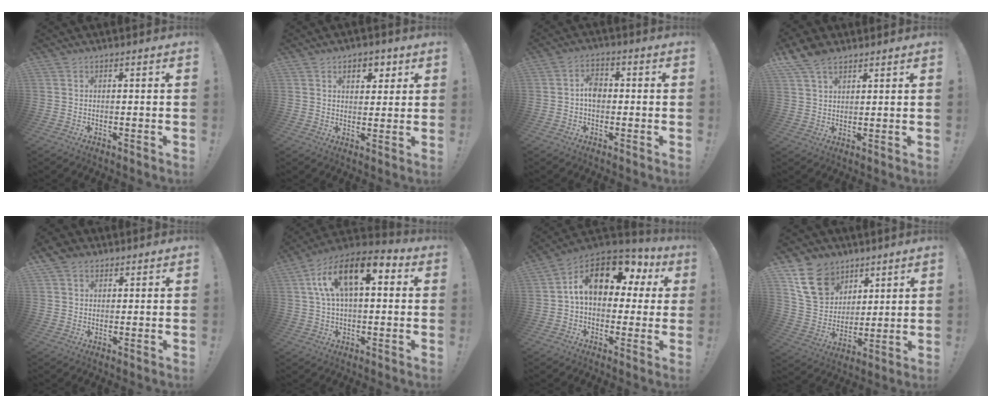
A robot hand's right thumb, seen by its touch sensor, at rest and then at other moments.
{"total": 6.5, "force": [3.0, 4.1, 4.0], "torque": [-0.049, -0.005, 0.050]}
{"total": 7.1, "force": [-0.9, 4.9, 5.1], "torque": [-0.082, 0.014, -0.015]}
{"total": 7.6, "force": [5.1, 4.0, 4.0], "torque": [-0.070, -0.018, 0.100]}
{"total": 5.1, "force": [3.0, 3.6, 2.1], "torque": [-0.026, -0.010, 0.057]}
{"total": 16.2, "force": [5.5, 7.5, 13.2], "torque": [-0.243, -0.004, 0.094]}
{"total": 16.2, "force": [5.7, 9.3, 12.0], "torque": [-0.191, -0.013, 0.099]}
{"total": 15.5, "force": [8.8, 11.4, 5.9], "torque": [-0.090, -0.046, 0.176]}